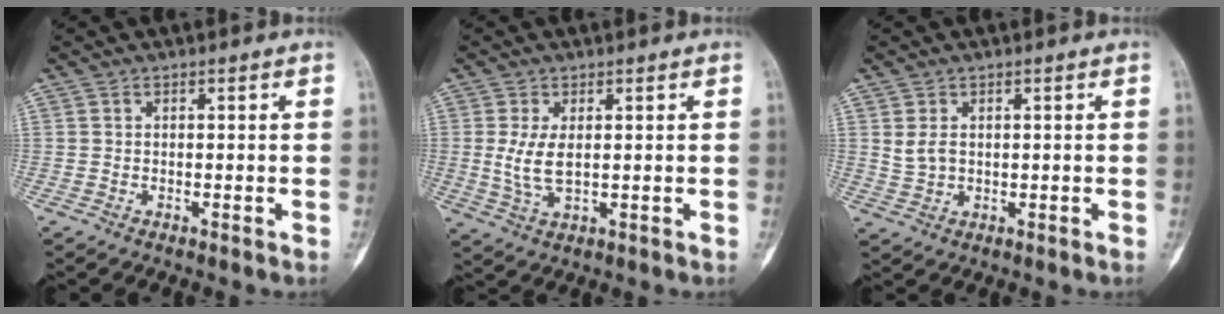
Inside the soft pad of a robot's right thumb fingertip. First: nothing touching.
{"total": 5.2, "force": [0.5, 2.3, 4.7], "torque": [-0.106, -0.009, 0.015]}
{"total": 2.6, "force": [0.7, 1.8, 1.7], "torque": [-0.030, -0.001, 0.020]}